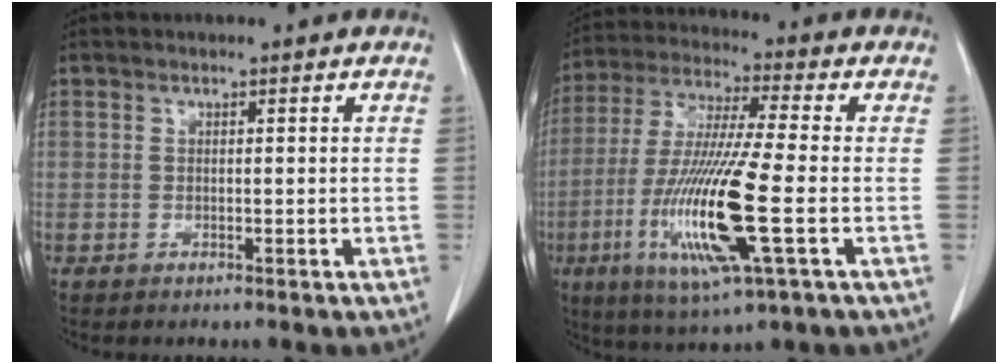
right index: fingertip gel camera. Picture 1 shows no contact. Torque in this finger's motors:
{"motor_torque": [2.14, 0.00, 1.05, 0.18]}